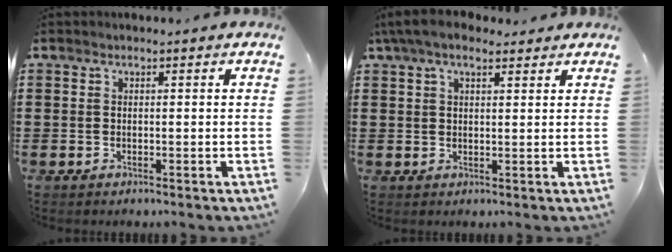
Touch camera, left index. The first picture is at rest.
{"total": 4.7, "force": [3.3, 1.7, 2.9], "torque": [-0.066, 0.007, 0.061]}